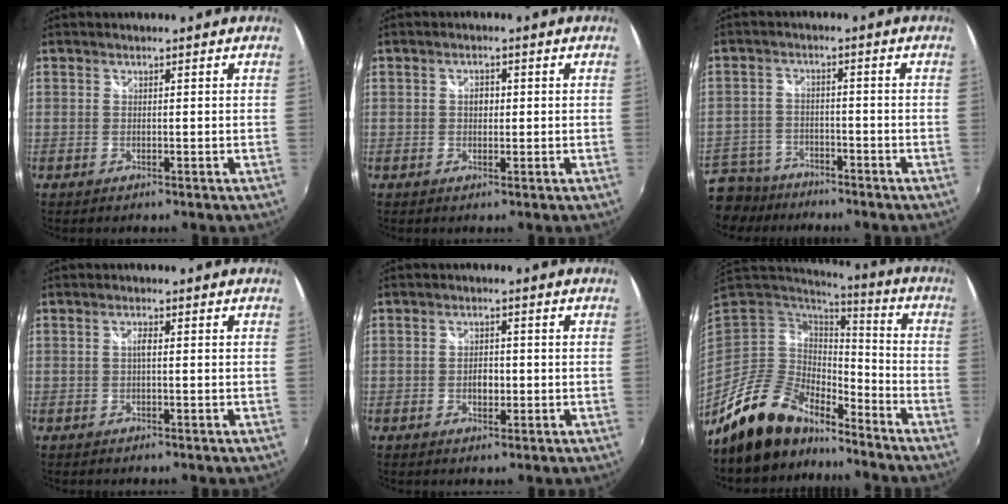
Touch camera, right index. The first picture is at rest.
{"total": 2.0, "force": [0.1, 1.5, 1.3], "torque": [-0.019, 0.005, -0.001]}
{"total": 11.1, "force": [-8.4, 6.7, 2.9], "torque": [-0.101, -0.005, -0.145]}
{"total": 1.3, "force": [-0.1, 0.4, 1.3], "torque": [-0.024, 0.005, -0.004]}
{"total": 3.0, "force": [-0.6, 1.9, 2.2], "torque": [-0.036, 0.002, -0.010]}
{"total": 15.6, "force": [-12.9, 6.2, 6.2], "torque": [-0.141, -0.003, -0.226]}